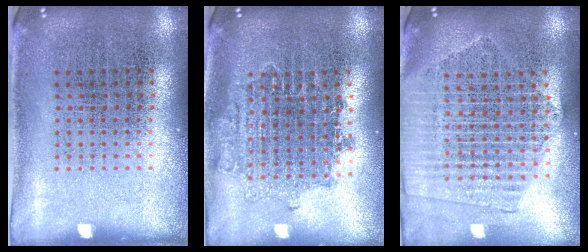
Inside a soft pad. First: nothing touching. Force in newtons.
{"total": 1.6, "press": 1.3, "slide": 0.8}
{"total": 2.1, "press": 1.9, "slide": 0.9}